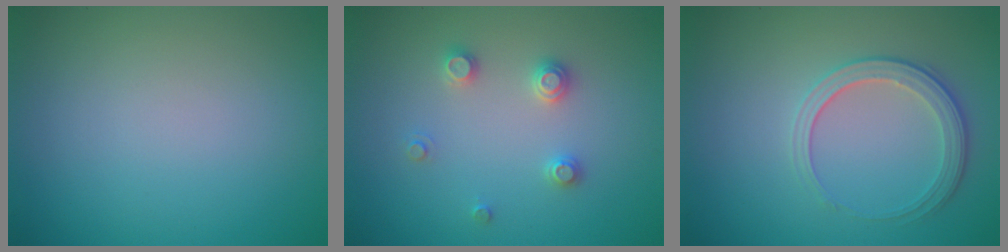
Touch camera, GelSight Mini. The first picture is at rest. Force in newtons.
{"total": 2.0, "press": 2.0, "slide": 0.2}
{"total": 2.7, "press": 2.5, "slide": 1.2}